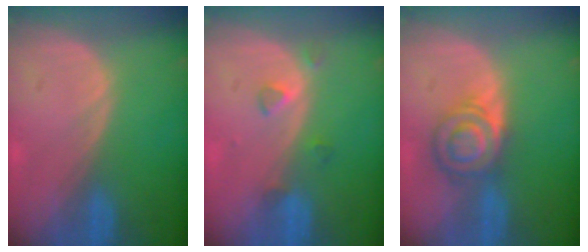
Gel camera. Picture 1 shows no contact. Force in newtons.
{"total": 2.5, "press": 2.3, "slide": 0.9}
{"total": 6.0, "press": 6.0, "slide": 0.2}